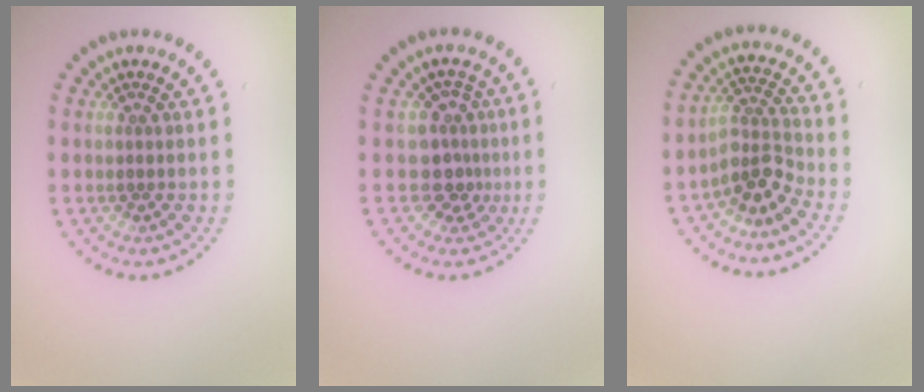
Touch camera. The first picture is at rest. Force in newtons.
{"total": 2.9, "press": 2.1, "slide": 2.0}
{"total": 3.2, "press": 2.3, "slide": 2.3}